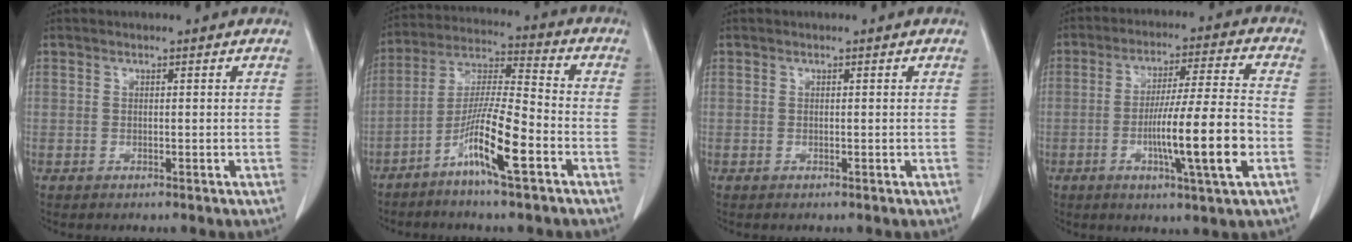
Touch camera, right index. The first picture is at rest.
{"total": 11.1, "force": [-5.5, 0.4, 9.6], "torque": [-0.185, 0.001, -0.106]}
{"total": 0.0}
{"total": 13.0, "force": [-3.7, -0.4, 12.5], "torque": [-0.213, -0.006, -0.065]}